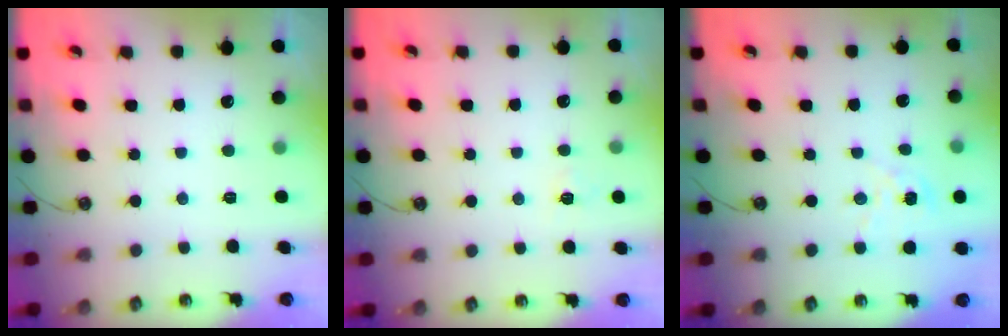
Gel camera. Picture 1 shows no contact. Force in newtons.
{"total": 3.3, "press": 3.2, "slide": 0.4}
{"total": 2.9, "press": 2.9, "slide": 0.4}